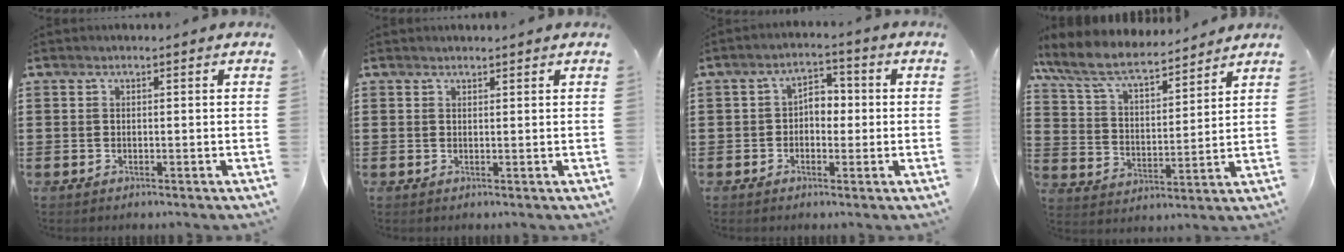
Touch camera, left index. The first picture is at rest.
{"total": 0.8, "force": [0.7, 0.2, -0.2], "torque": [0.003, 0.000, 0.015]}
{"total": 3.4, "force": [-0.6, 2.4, 2.3], "torque": [-0.042, 0.009, -0.019]}
{"total": 8.1, "force": [7.1, 2.0, 3.3], "torque": [-0.095, -0.037, 0.123]}